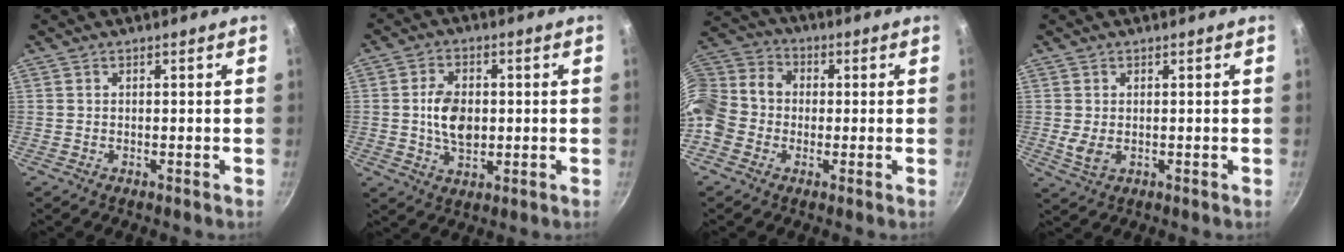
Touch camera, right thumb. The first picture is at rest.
{"total": 8.4, "force": [0.1, 5.4, 6.4], "torque": [-0.099, 0.002, 0.005]}
{"total": 13.7, "force": [-1.2, 11.1, 7.9], "torque": [-0.163, 0.037, -0.031]}
{"total": 3.0, "force": [-0.1, 1.9, 2.3], "torque": [-0.052, -0.008, 0.002]}